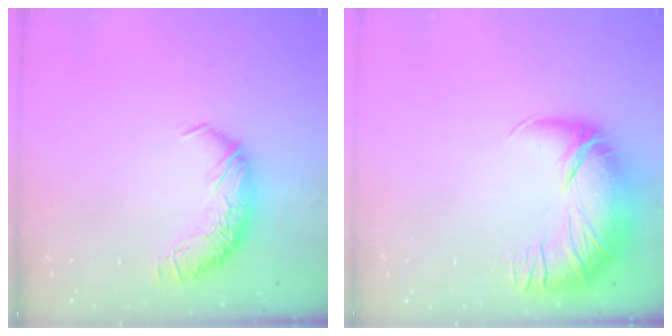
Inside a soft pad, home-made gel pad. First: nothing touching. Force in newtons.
{"total": 2.9, "press": 0.7, "slide": 2.9}